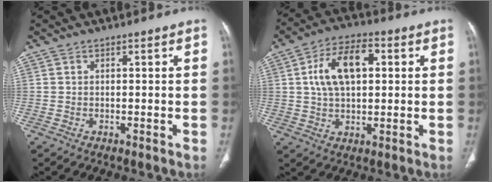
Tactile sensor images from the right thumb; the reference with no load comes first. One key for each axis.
{"total": 12.0, "fx": 2.5, "fy": 6.7, "fz": 9.7, "tx": -0.168, "ty": 0.015, "tz": 0.040}